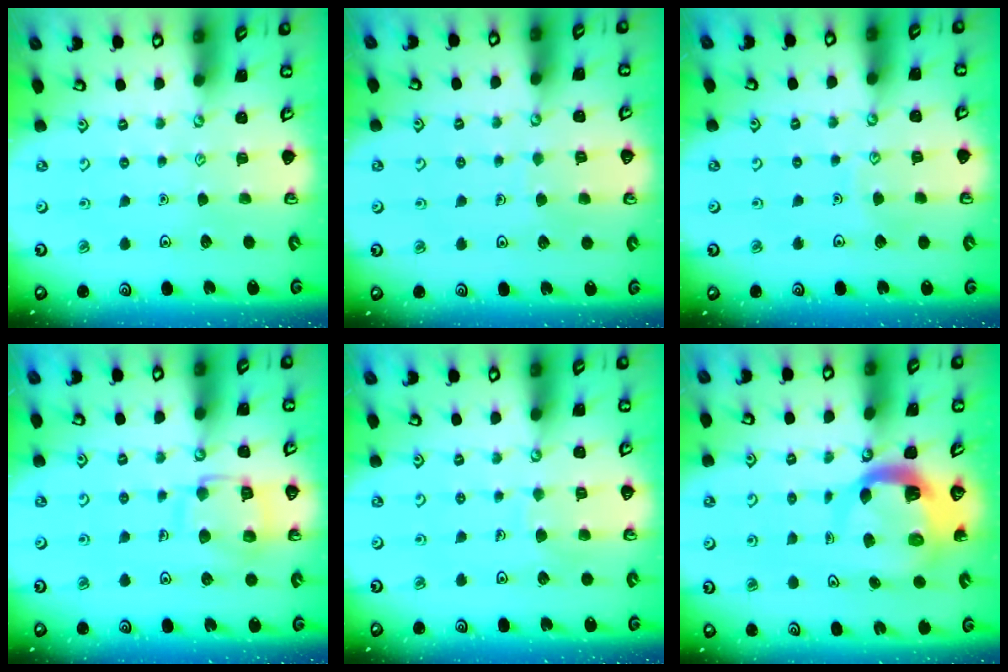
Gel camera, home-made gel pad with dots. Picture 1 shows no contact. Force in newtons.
{"total": 2.9, "press": 2.9, "slide": 0.2}
{"total": 3.7, "press": 3.7, "slide": 0.3}
{"total": 12.6, "press": 12.5, "slide": 1.3}
{"total": 5.4, "press": 5.3, "slide": 0.5}
{"total": 6.7, "press": 6.6, "slide": 0.9}